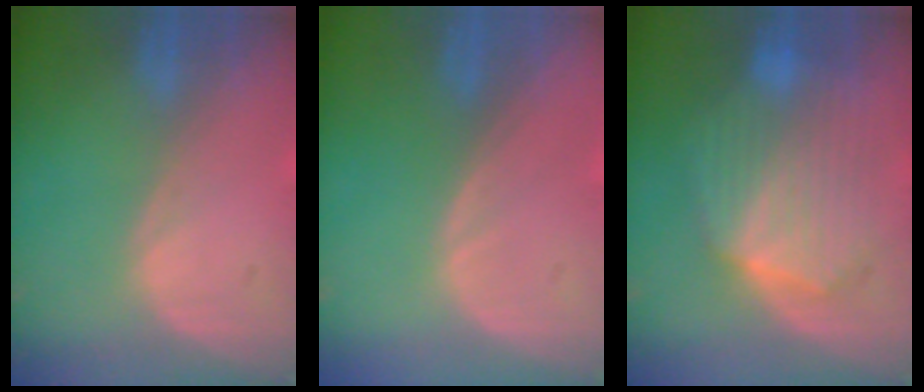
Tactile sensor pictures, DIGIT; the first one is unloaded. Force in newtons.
{"total": 0.0}
{"total": 9.4, "press": 9.4, "slide": 0.5}